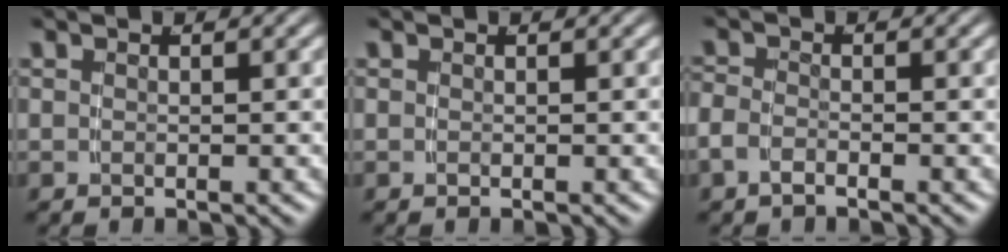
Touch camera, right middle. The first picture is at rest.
{"total": 0.0}
{"total": 1.6, "force": [-1.2, 0.8, 0.7], "torque": [-0.021, -0.010, -0.020]}